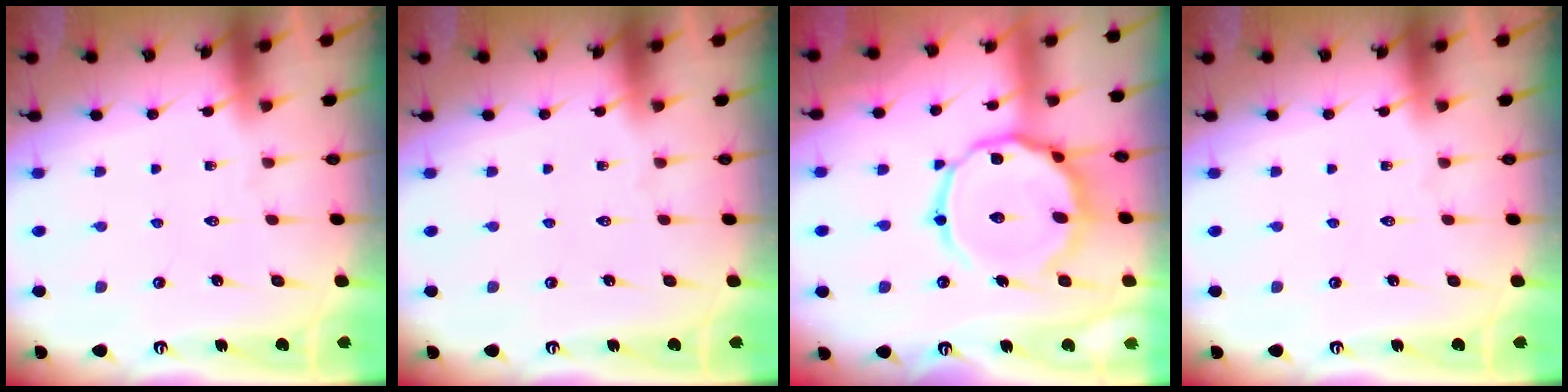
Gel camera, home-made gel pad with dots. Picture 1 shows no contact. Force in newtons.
{"total": 0.0}
{"total": 15.6, "press": 15.5, "slide": 1.2}
{"total": 0.0}